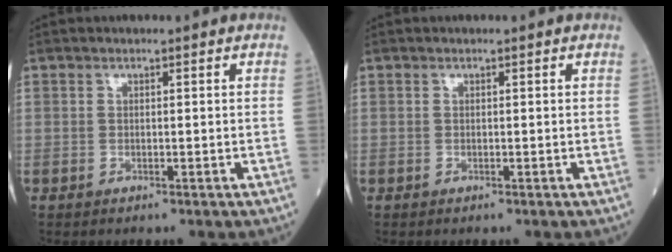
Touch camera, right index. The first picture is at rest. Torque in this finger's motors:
{"motor_torque": [0.01, 0.00, 0.00, 0.00]}